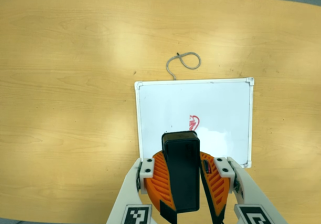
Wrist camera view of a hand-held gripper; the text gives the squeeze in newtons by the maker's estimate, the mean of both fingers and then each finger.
{"total": 12.6, "left": 11.7, "right": 13.6}